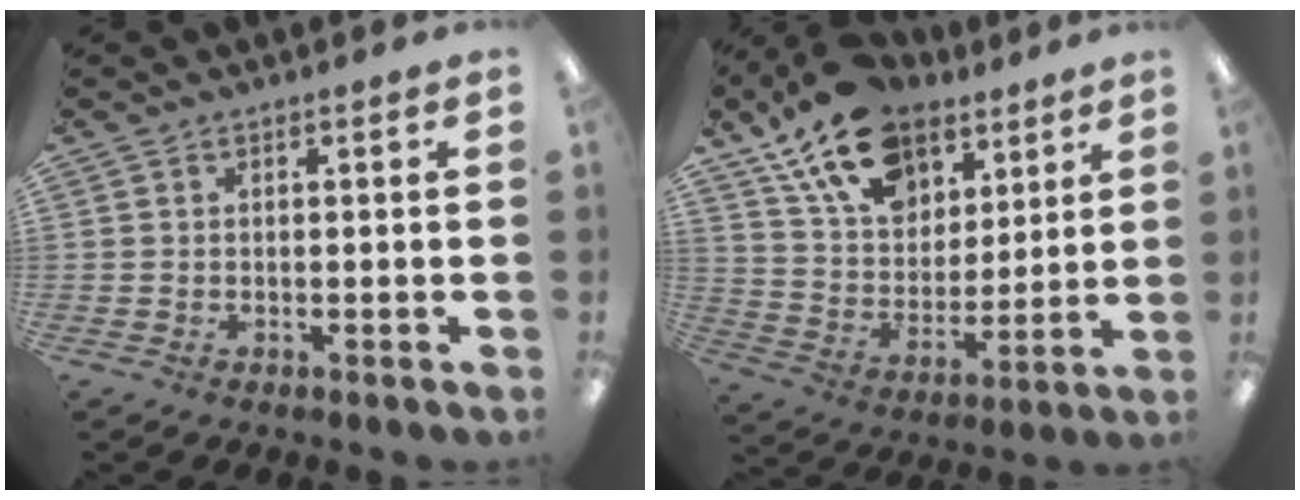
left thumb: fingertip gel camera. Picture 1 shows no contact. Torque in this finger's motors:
{"motor_torque": [0.46, 0.49, 1.31, -1.46, 0.49]}